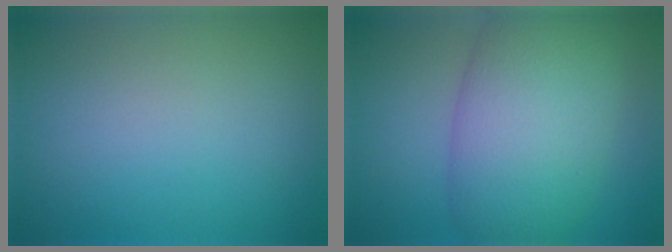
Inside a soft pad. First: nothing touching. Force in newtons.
{"total": 10.2, "press": 10.2, "slide": 0.3}